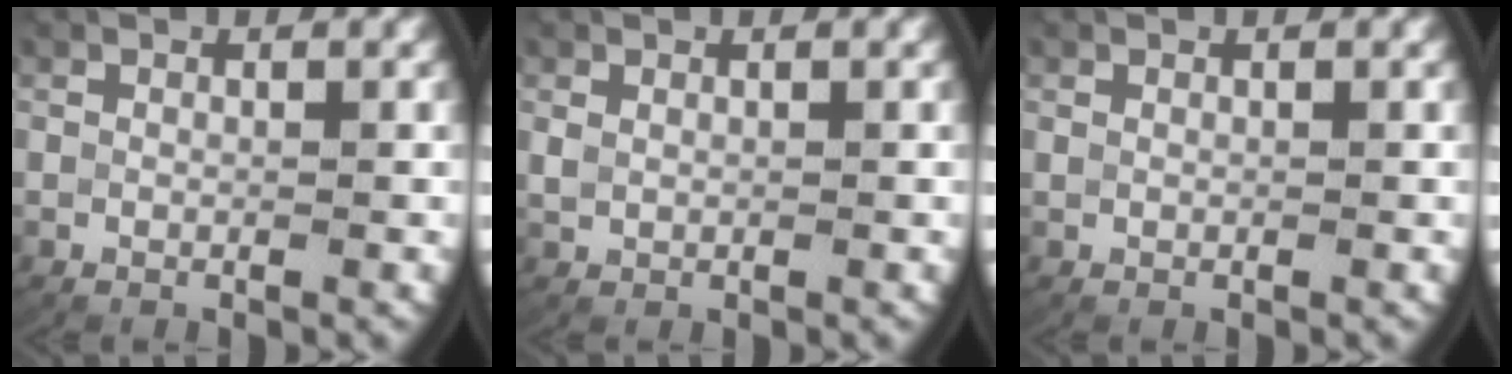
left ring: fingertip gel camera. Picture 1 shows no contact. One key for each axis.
{"total": 0.8, "fx": -0.1, "fy": 0.7, "fz": 0.4, "tx": -0.015, "ty": -0.002, "tz": 0.006}
{"total": 0.0}